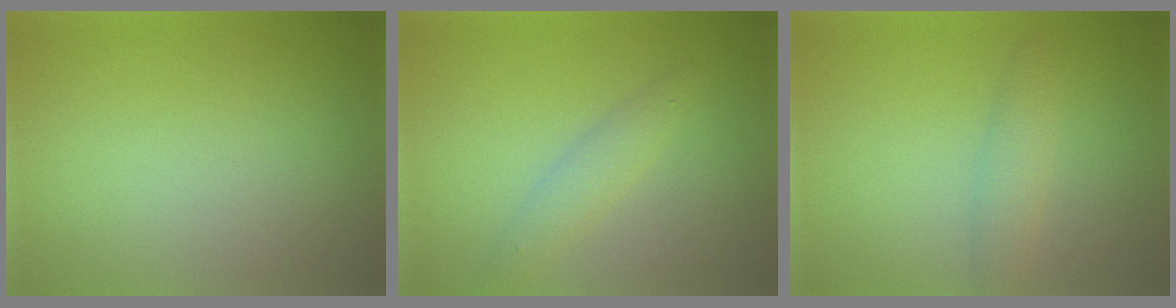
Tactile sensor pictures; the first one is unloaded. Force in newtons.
{"total": 2.0, "press": 2.0, "slide": 0.0}
{"total": 1.8, "press": 1.8, "slide": 0.1}